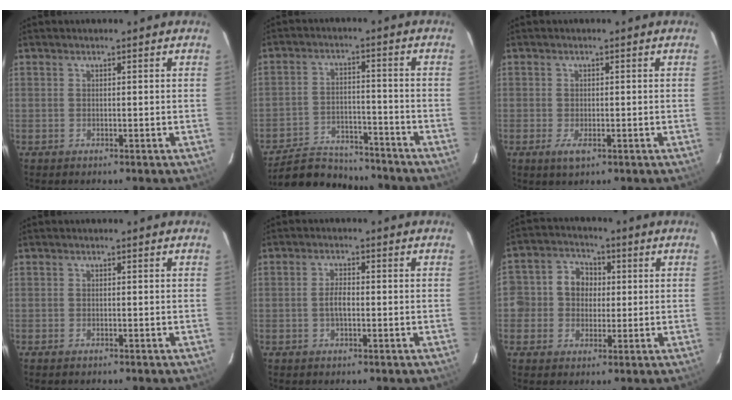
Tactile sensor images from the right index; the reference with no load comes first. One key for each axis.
{"total": 15.1, "fx": -13.6, "fy": 4.7, "fz": 4.5, "tx": -0.115, "ty": 0.008, "tz": -0.202}
{"total": 2.6, "fx": -1.1, "fy": 1.3, "fz": 1.9, "tx": -0.035, "ty": -0.007, "tz": -0.017}
{"total": 0.7, "fx": -0.5, "fy": 0.3, "fz": 0.4, "tx": -0.009, "ty": -0.001, "tz": -0.011}
{"total": 2.8, "fx": -0.5, "fy": 1.1, "fz": 2.5, "tx": -0.048, "ty": 0.004, "tz": -0.009}
{"total": 8.1, "fx": -0.3, "fy": 7.6, "fz": 2.7, "tx": -0.051, "ty": 0.025, "tz": -0.011}